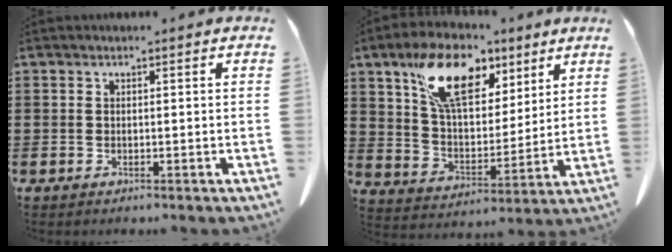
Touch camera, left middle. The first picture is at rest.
{"total": 13.4, "force": [8.2, 6.8, 8.0], "torque": [-0.167, -0.007, 0.154]}